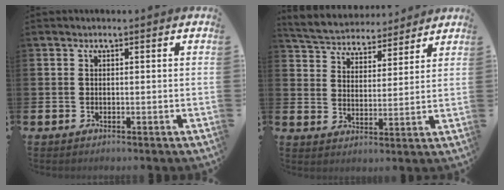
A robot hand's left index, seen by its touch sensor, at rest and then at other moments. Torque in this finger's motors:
{"motor_torque": [1.07, -1.07, 0.53, 0.05]}